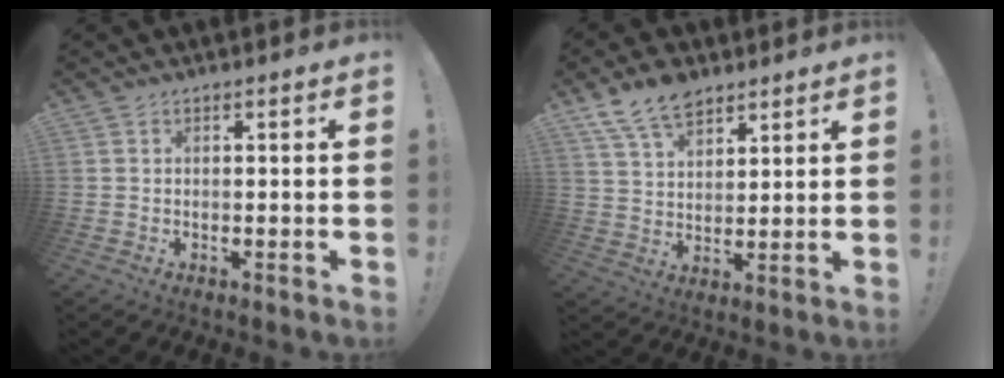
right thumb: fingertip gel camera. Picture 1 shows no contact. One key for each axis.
{"total": 10.7, "fx": 7.9, "fy": 5.5, "fz": 4.6, "tx": -0.083, "ty": -0.041, "tz": 0.152}